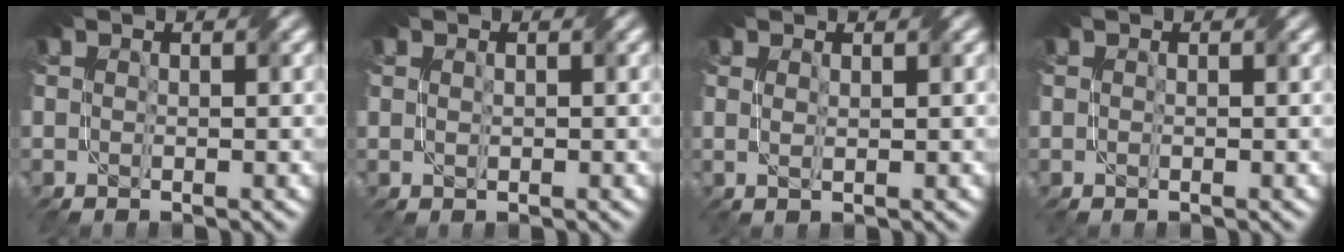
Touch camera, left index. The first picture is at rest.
{"total": 0.0}
{"total": 0.7, "force": [0.5, 0.2, 0.5], "torque": [-0.004, 0.002, 0.005]}
{"total": 0.0}